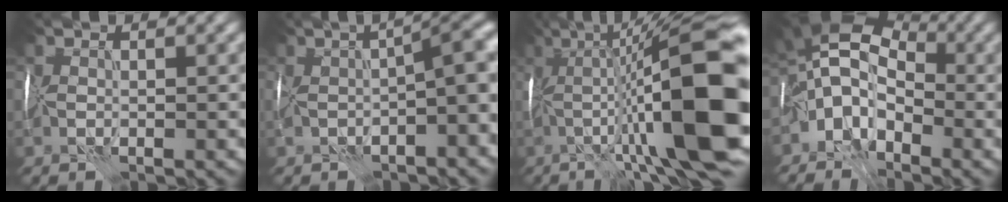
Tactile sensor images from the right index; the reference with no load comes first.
{"total": 8.9, "force": [-1.2, 2.5, 8.4], "torque": [-0.114, 0.016, -0.019]}
{"total": 17.4, "force": [-1.9, 4.2, 16.8], "torque": [-0.241, 0.036, -0.028]}
{"total": 7.4, "force": [-1.7, 5.0, 5.2], "torque": [-0.082, 0.023, -0.048]}